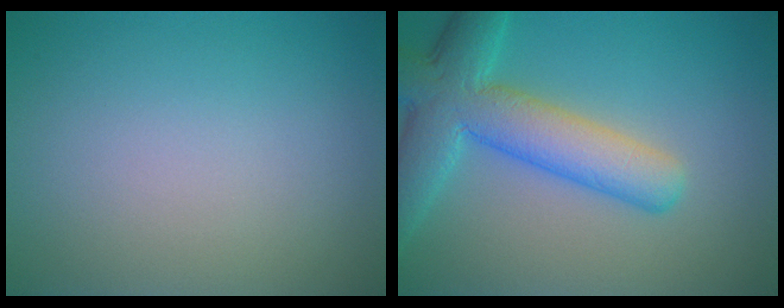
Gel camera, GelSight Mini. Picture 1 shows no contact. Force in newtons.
{"total": 7.7, "press": 7.7, "slide": 0.4}